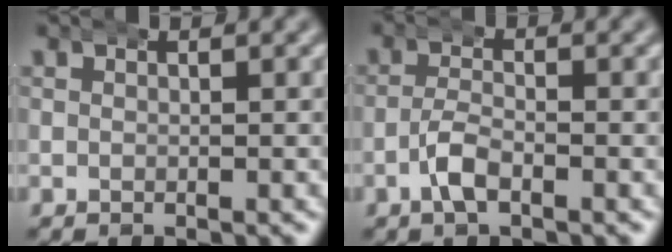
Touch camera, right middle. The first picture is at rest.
{"total": 2.0, "force": [-1.3, 0.7, 1.4], "torque": [-0.031, 0.000, -0.031]}